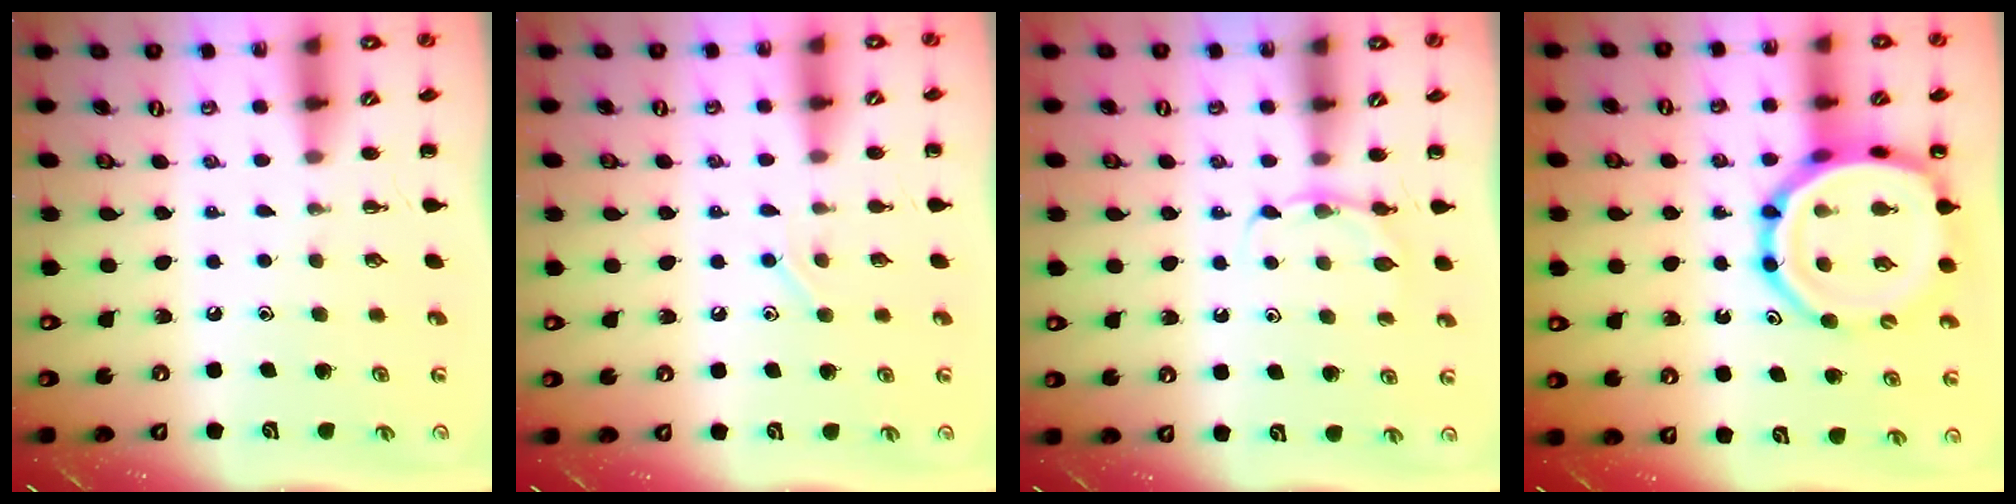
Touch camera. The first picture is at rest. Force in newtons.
{"total": 4.9, "press": 4.8, "slide": 0.9}
{"total": 5.5, "press": 5.2, "slide": 1.5}
{"total": 17.1, "press": 16.7, "slide": 3.6}